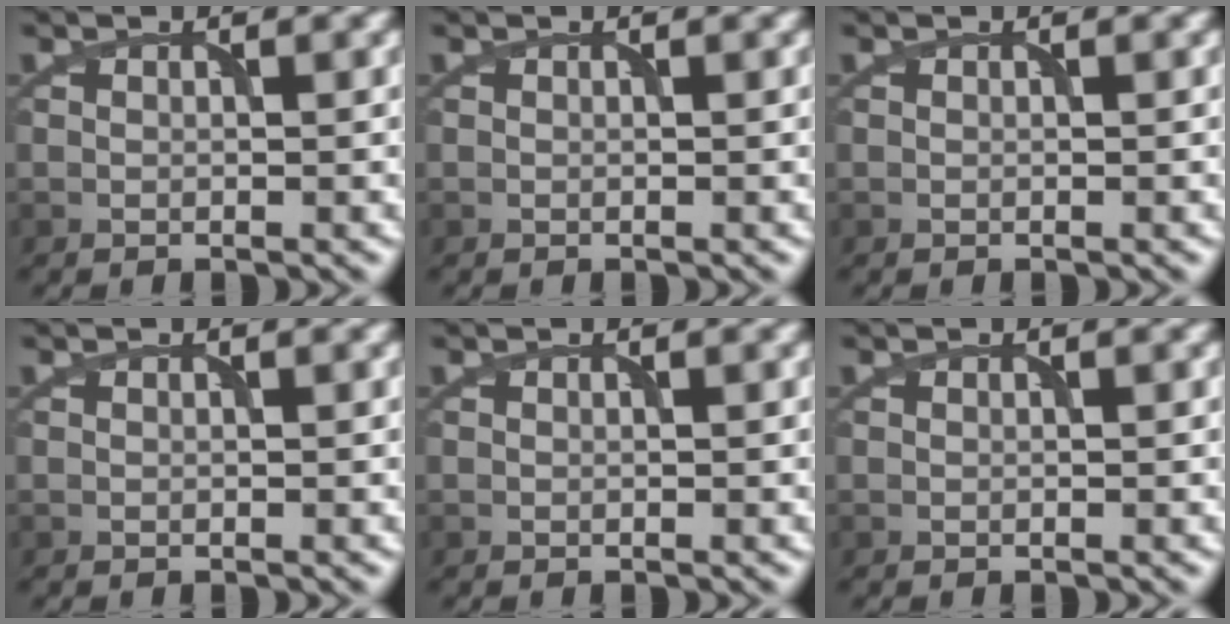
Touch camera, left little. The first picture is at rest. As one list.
[{"total": 0.0}, {"total": 0.0}, {"total": 0.0}, {"total": 0.0}, {"total": 0.0}]